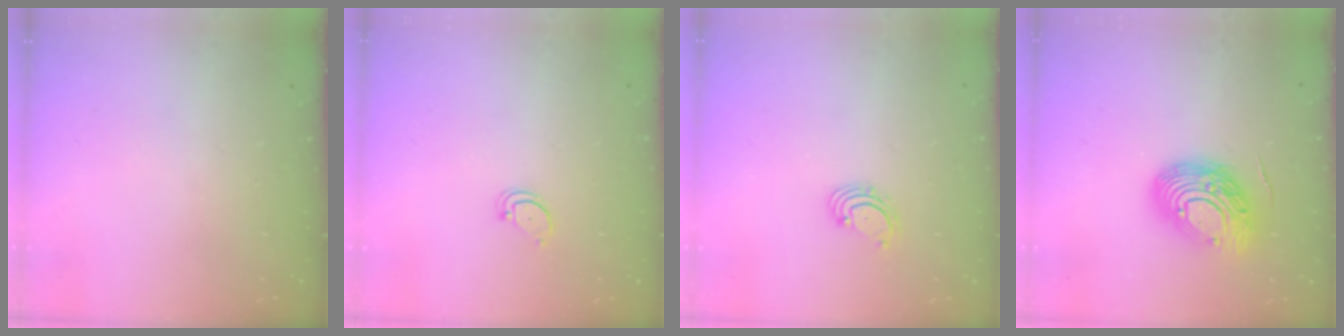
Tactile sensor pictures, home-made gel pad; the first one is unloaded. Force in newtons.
{"total": 2.4, "press": 2.4, "slide": 0.2}
{"total": 1.9, "press": 1.8, "slide": 0.2}
{"total": 14.4, "press": 14.2, "slide": 2.0}